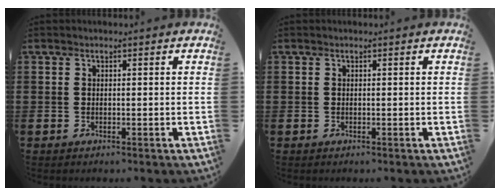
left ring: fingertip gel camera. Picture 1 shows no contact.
{"total": 0.0}